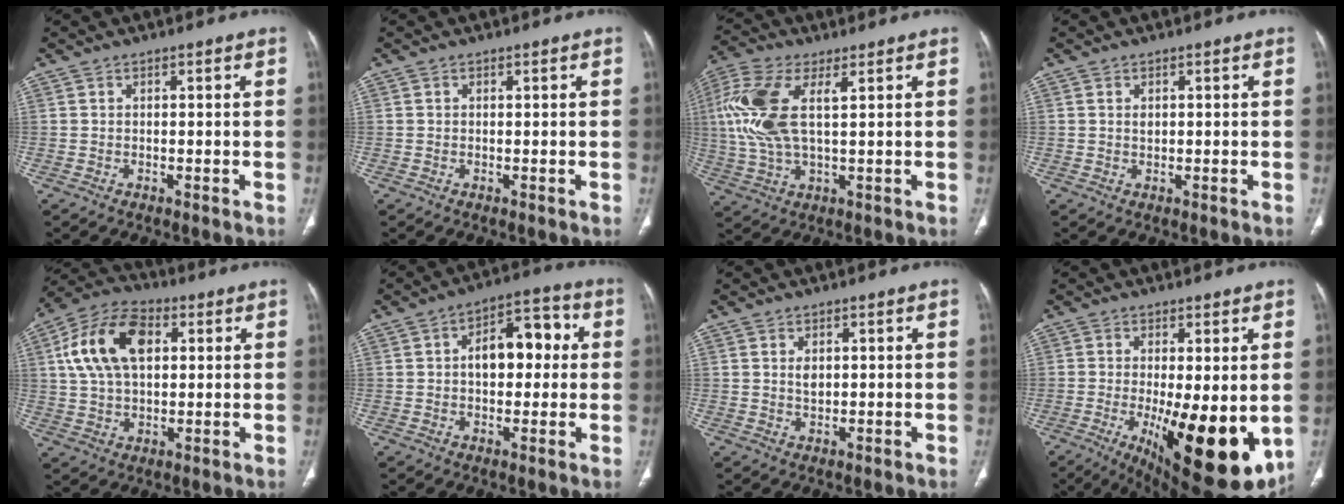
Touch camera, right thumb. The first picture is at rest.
{"total": 0.0}
{"total": 13.1, "force": [3.5, 5.6, 11.3], "torque": [-0.275, 0.004, 0.068]}
{"total": 1.0, "force": [0.4, 0.6, 0.7], "torque": [-0.008, -0.002, 0.008]}
{"total": 15.2, "force": [3.9, 9.3, 11.4], "torque": [-0.208, 0.015, 0.066]}
{"total": 11.2, "force": [1.3, 6.8, 8.8], "torque": [-0.099, 0.031, 0.014]}
{"total": 2.0, "force": [0.6, 1.2, 1.5], "torque": [-0.022, -0.004, 0.013]}
{"total": 19.1, "force": [-4.0, 6.8, 17.4], "torque": [-0.218, -0.033, -0.034]}